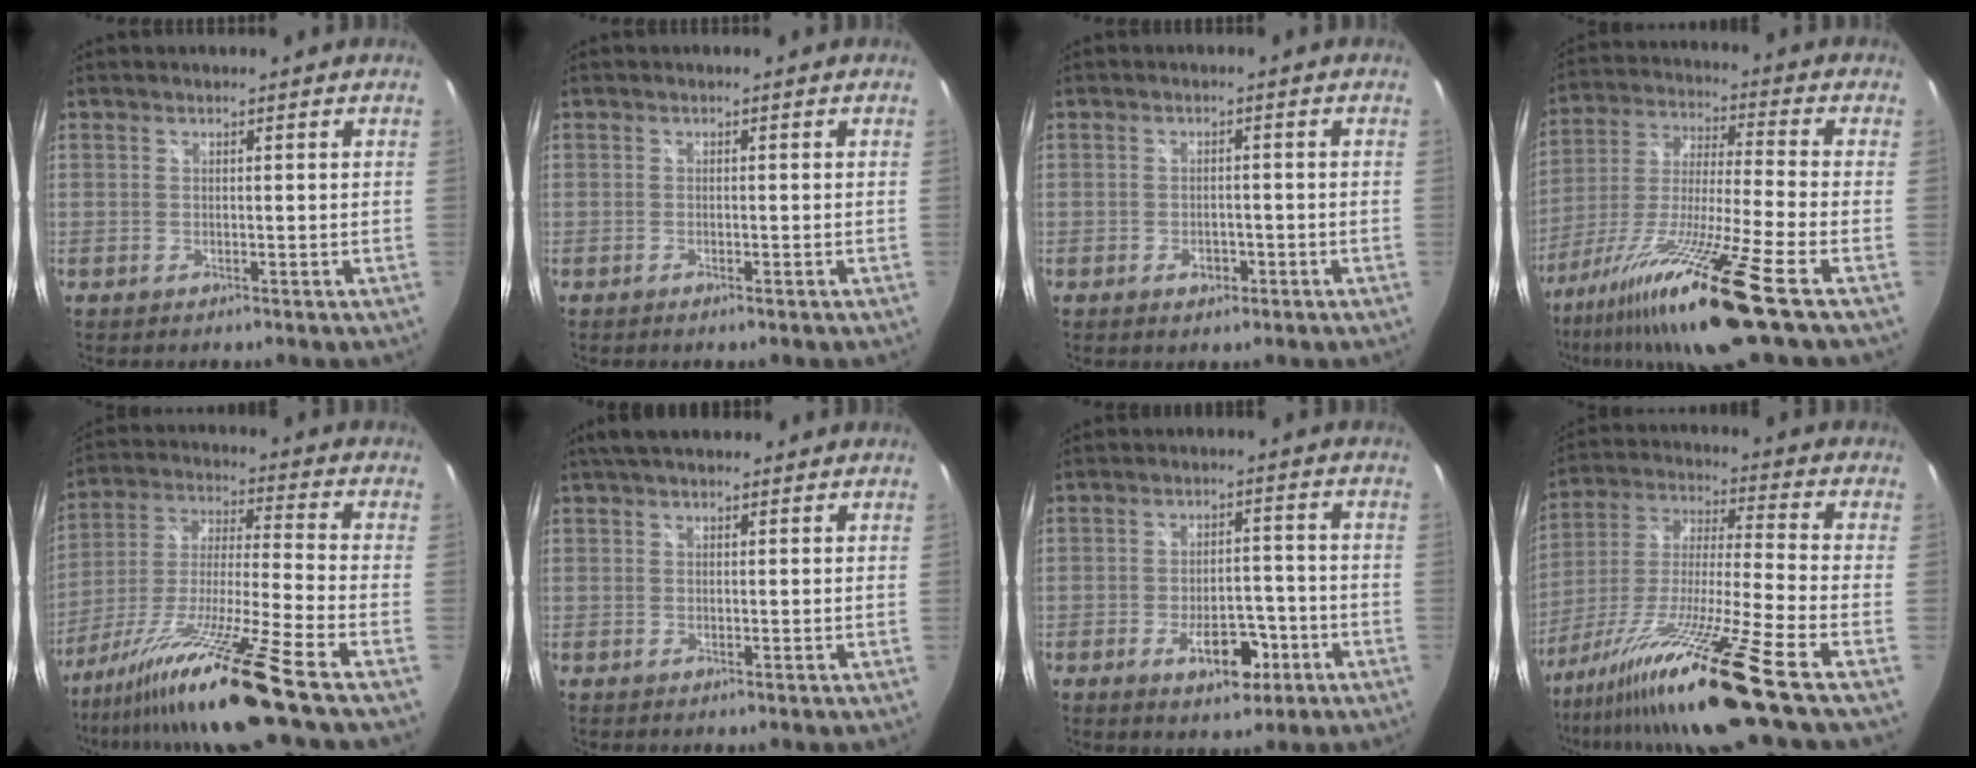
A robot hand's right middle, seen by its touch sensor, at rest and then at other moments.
{"total": 0.7, "force": [-0.6, 0.1, 0.4], "torque": [-0.007, -0.001, -0.011]}
{"total": 2.6, "force": [-1.4, 1.7, 1.3], "torque": [-0.023, 0.000, -0.020]}
{"total": 19.3, "force": [-12.7, -1.0, 14.5], "torque": [-0.292, -0.045, -0.231]}
{"total": 17.7, "force": [-13.1, -2.6, 11.6], "torque": [-0.223, -0.037, -0.238]}
{"total": 4.7, "force": [3.3, 1.9, 2.7], "torque": [-0.043, 0.018, 0.052]}
{"total": 7.7, "force": [-3.7, 3.9, 5.6], "torque": [-0.099, 0.001, -0.046]}
{"total": 19.0, "force": [-13.5, -2.3, 13.3], "torque": [-0.251, -0.045, -0.243]}